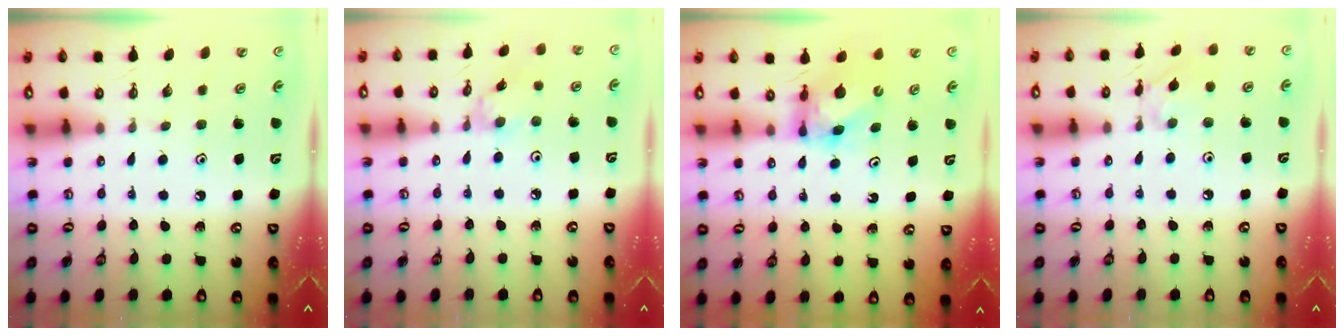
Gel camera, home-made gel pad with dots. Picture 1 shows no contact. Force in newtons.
{"total": 1.8, "press": 1.7, "slide": 0.1}
{"total": 6.4, "press": 6.3, "slide": 0.7}
{"total": 6.6, "press": 6.6, "slide": 0.4}